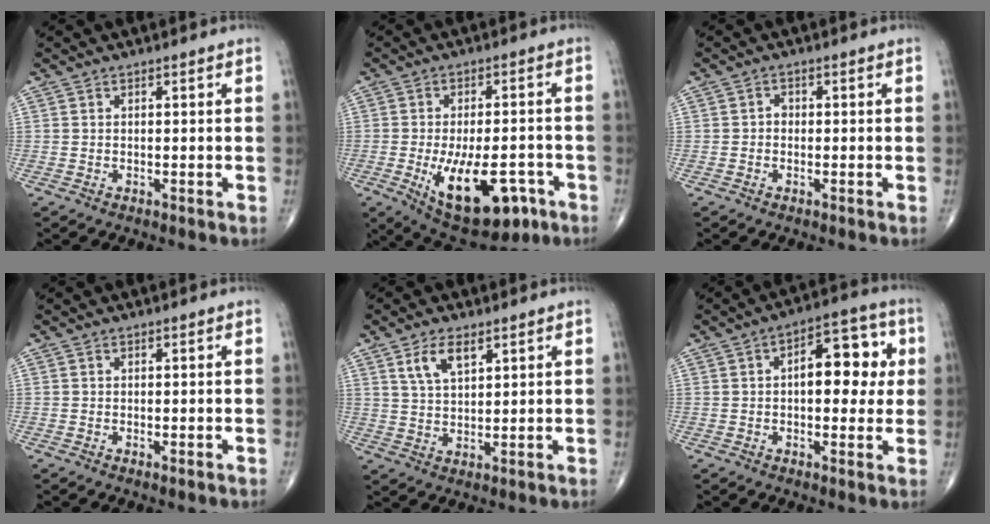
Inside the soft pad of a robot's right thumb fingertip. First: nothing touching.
{"total": 16.0, "force": [-6.0, 7.7, 12.7], "torque": [-0.190, 0.012, -0.071]}
{"total": 1.2, "force": [-0.2, 1.0, 0.6], "torque": [-0.002, 0.004, -0.008]}
{"total": 0.5, "force": [-0.1, 0.2, 0.5], "torque": [-0.011, -0.004, -0.003]}
{"total": 10.2, "force": [4.6, 6.0, 6.8], "torque": [-0.103, -0.011, 0.085]}
{"total": 12.0, "force": [1.7, 6.3, 10.0], "torque": [-0.097, 0.018, 0.014]}